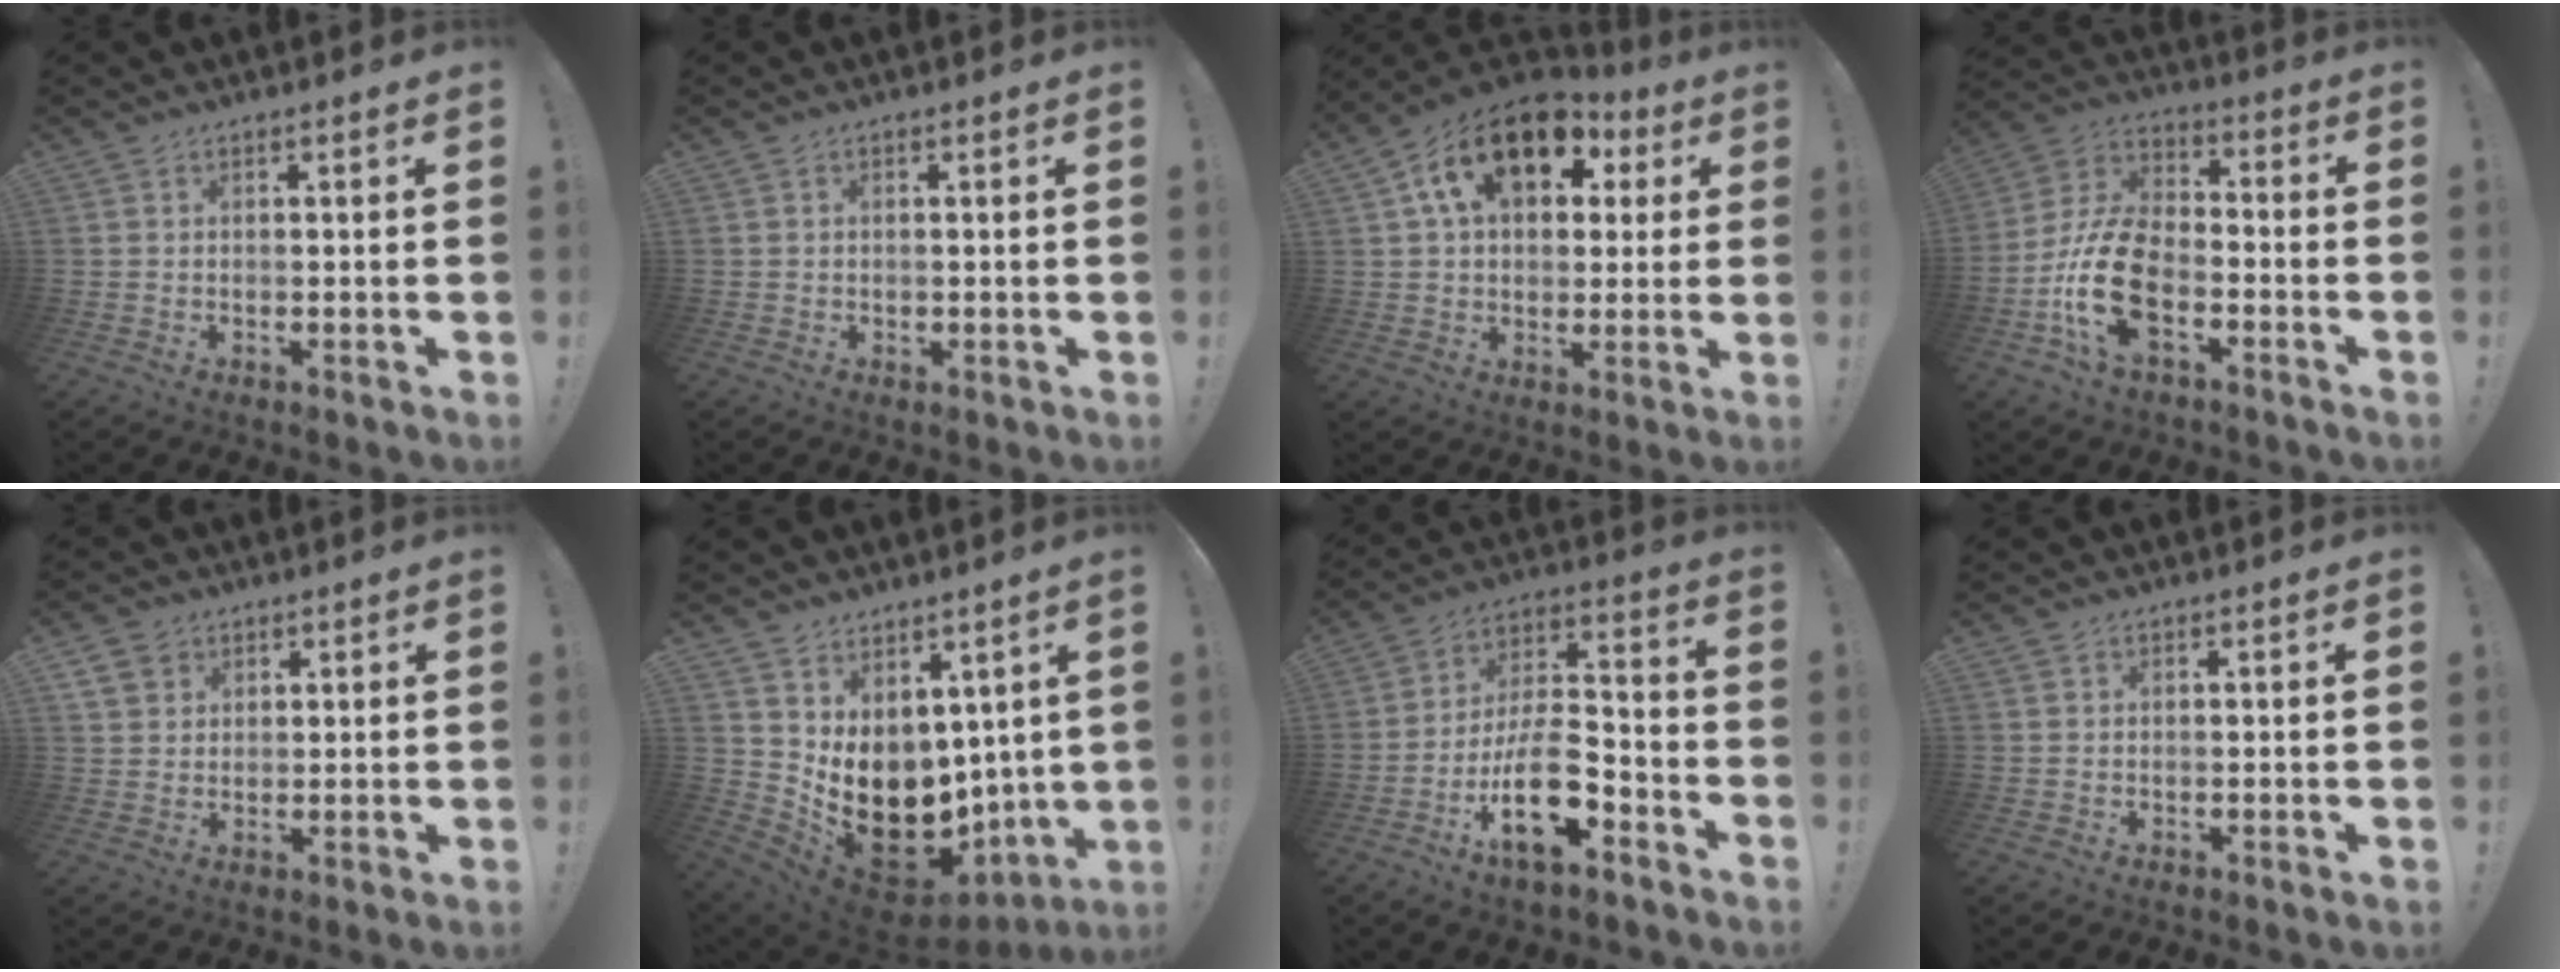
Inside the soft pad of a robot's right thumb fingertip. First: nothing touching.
{"total": 0.5, "force": [0.0, 0.5, 0.0], "torque": [-0.004, 0.006, 0.000]}
{"total": 17.8, "force": [7.5, 11.4, 11.4], "torque": [-0.181, -0.016, 0.134]}
{"total": 18.4, "force": [-7.0, 10.3, 13.5], "torque": [-0.271, 0.037, -0.111]}
{"total": 5.5, "force": [3.2, 4.3, 1.4], "torque": [-0.022, -0.013, 0.062]}
{"total": 13.9, "force": [-0.7, 11.0, 8.4], "torque": [-0.139, -0.019, 0.015]}
{"total": 18.1, "force": [-8.5, 8.1, 13.8], "torque": [-0.250, 0.058, -0.135]}
{"total": 0.0}